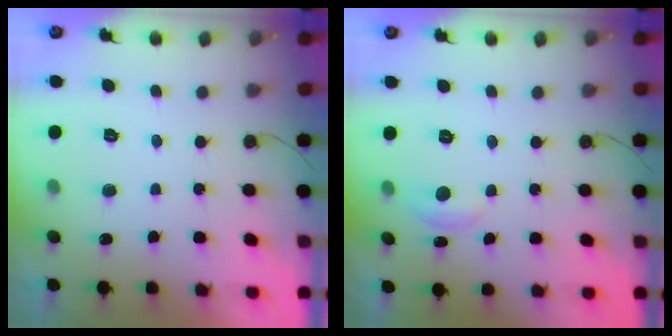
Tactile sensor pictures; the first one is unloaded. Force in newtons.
{"total": 5.5, "press": 5.5, "slide": 0.6}